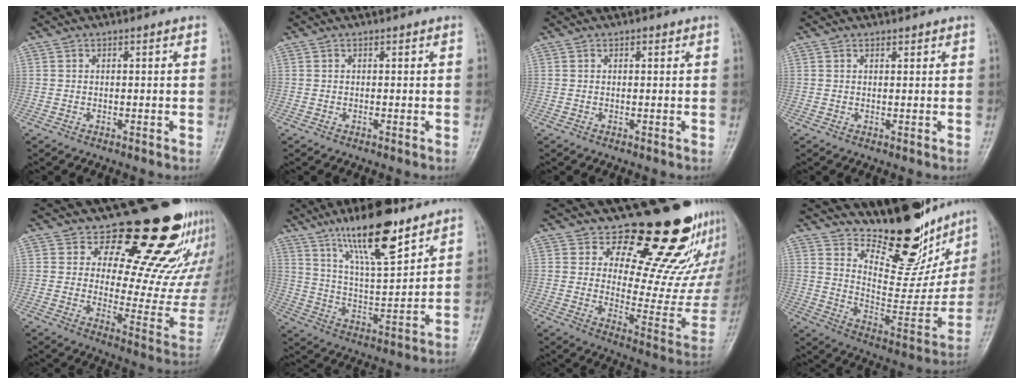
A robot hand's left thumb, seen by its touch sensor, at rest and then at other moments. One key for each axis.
{"total": 0.0}
{"total": 0.6, "fx": 0.4, "fy": 0.4, "fz": 0.3, "tx": -0.001, "ty": -0.001, "tz": 0.003}
{"total": 0.7, "fx": 0.6, "fy": 0.3, "fz": 0.2, "tx": -0.003, "ty": -0.006, "tz": 0.009}
{"total": 23.2, "fx": 17.4, "fy": 9.7, "fz": 11.9, "tx": -0.107, "ty": -0.125, "tz": 0.225}
{"total": 15.6, "fx": 10.6, "fy": 4.1, "fz": 10.7, "tx": -0.162, "ty": -0.061, "tz": 0.191}
{"total": 22.4, "fx": 17.5, "fy": 8.9, "fz": 10.8, "tx": -0.087, "ty": -0.134, "tz": 0.229}
{"total": 20.1, "fx": 16.4, "fy": 7.5, "fz": 8.8, "tx": -0.065, "ty": -0.121, "tz": 0.248}